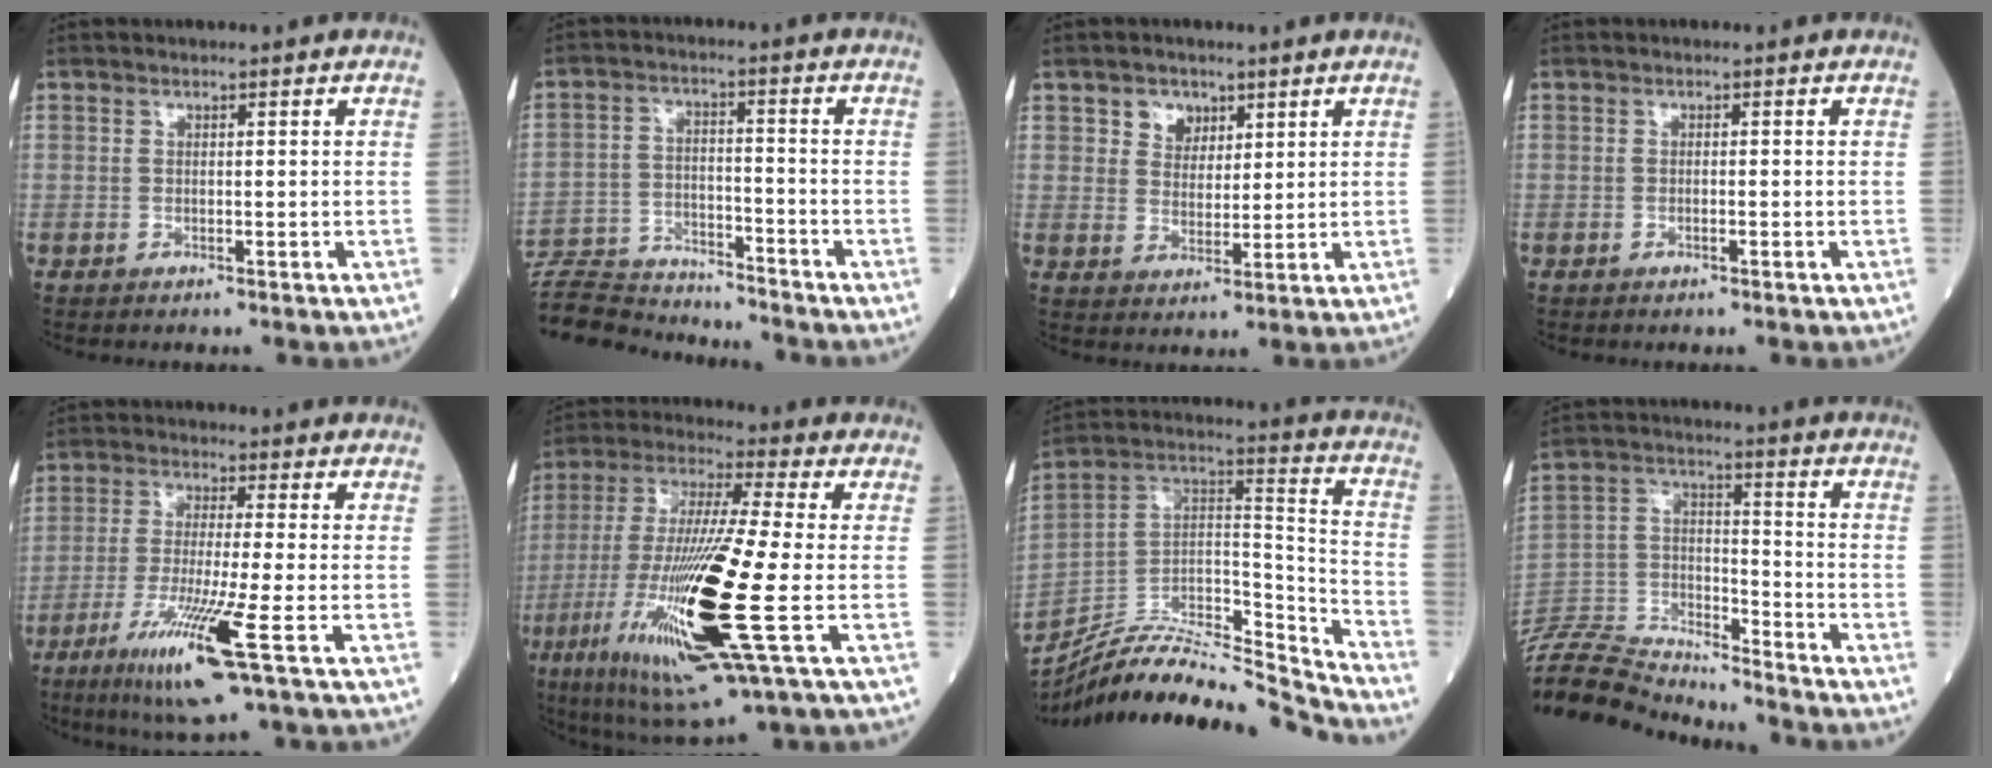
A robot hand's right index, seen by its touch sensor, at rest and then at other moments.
{"total": 11.9, "force": [-11.7, 1.3, 1.6], "torque": [-0.026, 0.013, -0.204]}
{"total": 4.0, "force": [2.2, 3.1, 1.3], "torque": [-0.019, 0.004, 0.041]}
{"total": 0.9, "force": [-0.4, 0.1, 0.9], "torque": [-0.018, 0.000, -0.005]}
{"total": 11.7, "force": [-5.4, -0.6, 10.3], "torque": [-0.205, -0.035, -0.099]}
{"total": 22.8, "force": [-6.3, 1.2, 21.9], "torque": [-0.464, -0.046, -0.115]}
{"total": 21.6, "force": [-20.8, 1.4, 5.4], "torque": [-0.104, 0.043, -0.347]}
{"total": 17.3, "force": [-17.0, 1.9, 2.4], "torque": [-0.061, 0.031, -0.294]}